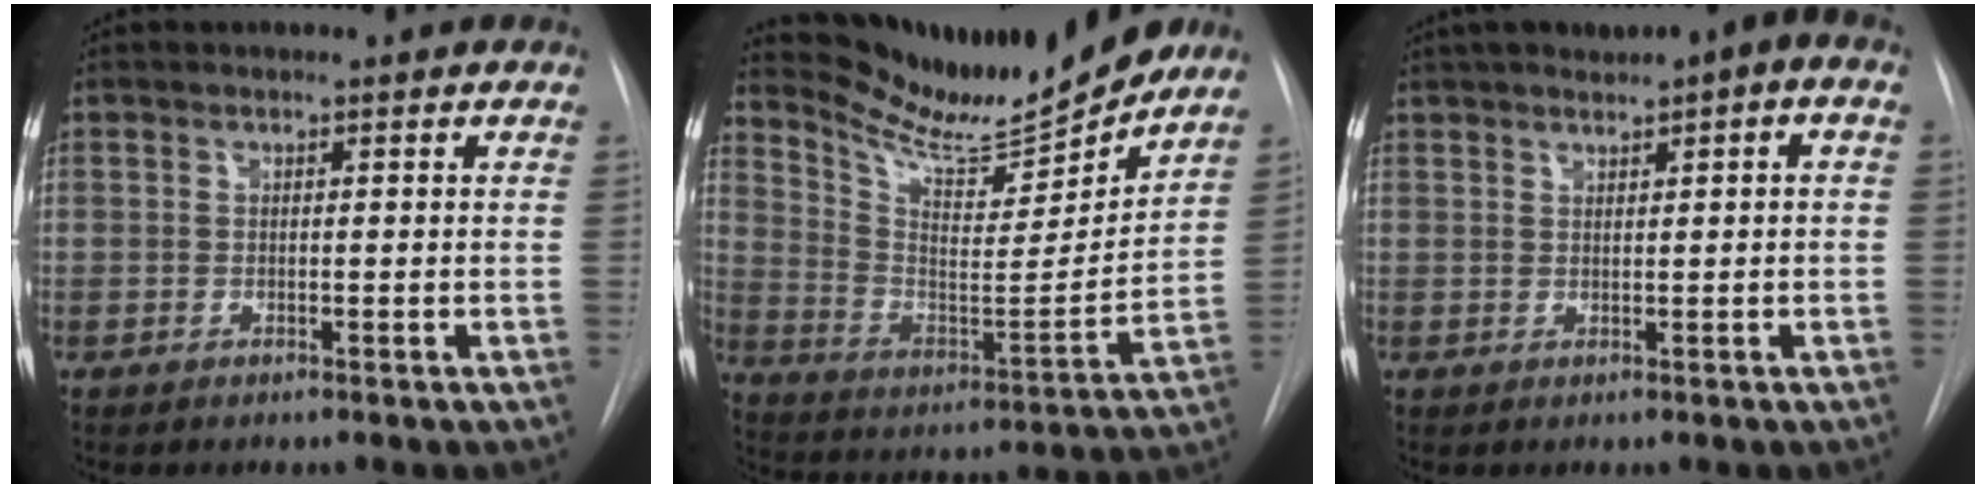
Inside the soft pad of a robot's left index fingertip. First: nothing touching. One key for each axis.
{"total": 18.9, "fx": 17.4, "fy": 2.1, "fz": 7.2, "tx": -0.128, "ty": -0.041, "tz": 0.277}
{"total": 7.7, "fx": 4.1, "fy": 1.6, "fz": 6.3, "tx": -0.100, "ty": 0.037, "tz": 0.060}